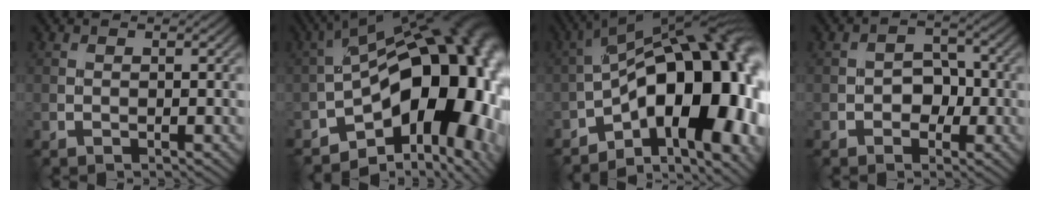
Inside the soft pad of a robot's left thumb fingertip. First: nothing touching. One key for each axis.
{"total": 19.2, "fx": -5.4, "fy": 10.2, "fz": 15.3, "tx": -0.181, "ty": -0.006, "tz": -0.086}
{"total": 19.1, "fx": -6.3, "fy": 8.6, "fz": 15.8, "tx": -0.198, "ty": 0.008, "tz": -0.105}
{"total": 3.0, "fx": -1.0, "fy": 2.3, "fz": 1.6, "tx": -0.014, "ty": 0.002, "tz": -0.022}